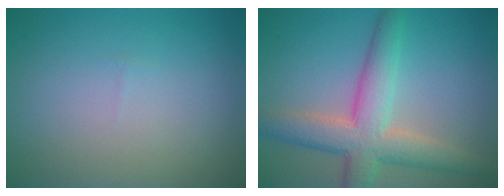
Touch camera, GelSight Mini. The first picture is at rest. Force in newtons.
{"total": 6.4, "press": 6.4, "slide": 0.6}